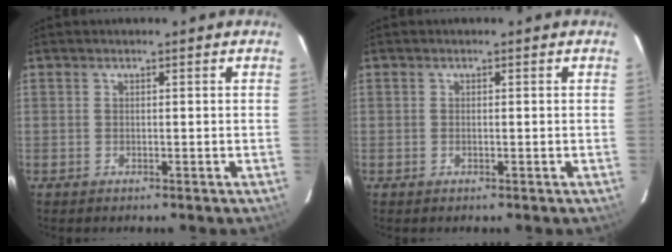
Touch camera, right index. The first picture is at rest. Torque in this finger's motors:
{"motor_torque": [-0.26, 0.19, -0.04, 0.00]}